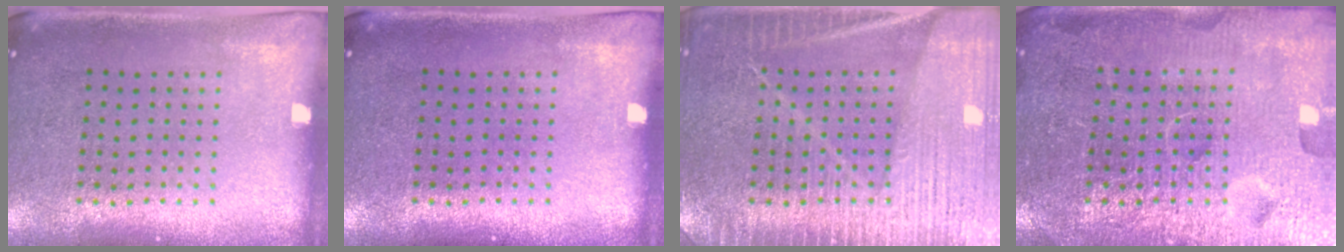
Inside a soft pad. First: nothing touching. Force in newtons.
{"total": 0.0}
{"total": 3.9, "press": 3.9, "slide": 0.5}
{"total": 7.2, "press": 7.1, "slide": 1.0}